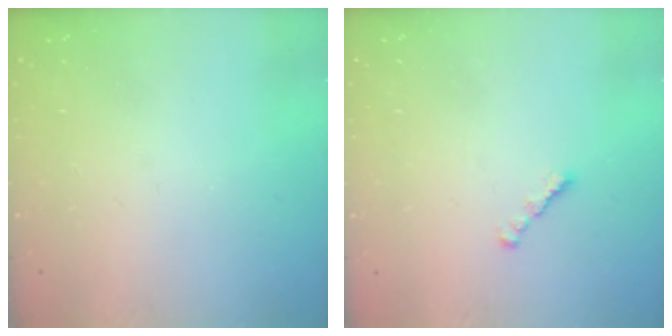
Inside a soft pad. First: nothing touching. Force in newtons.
{"total": 1.8, "press": 1.7, "slide": 0.6}